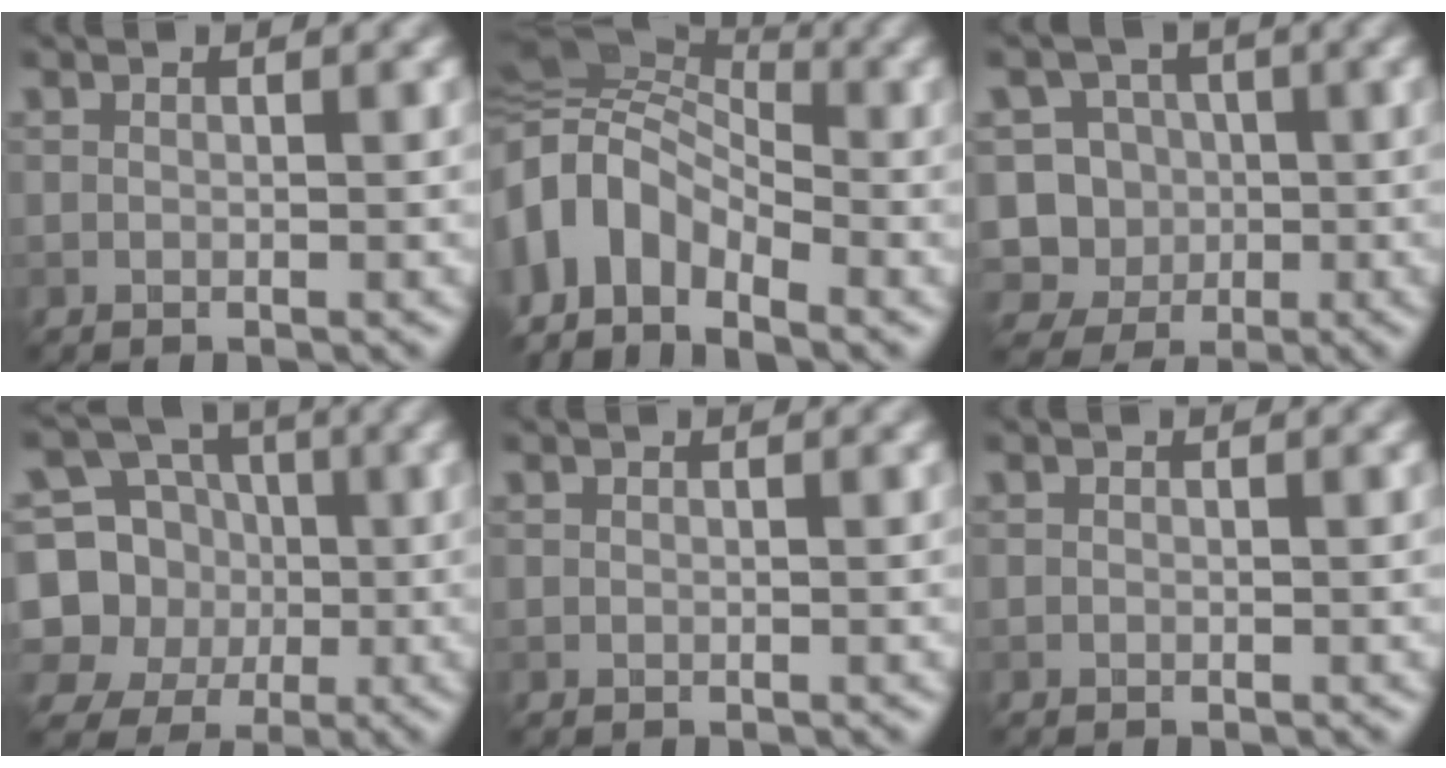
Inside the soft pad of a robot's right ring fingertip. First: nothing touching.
{"total": 9.5, "force": [-4.3, 6.1, 5.8], "torque": [-0.110, -0.001, -0.094]}
{"total": 8.1, "force": [-1.9, 7.6, 2.0], "torque": [-0.037, 0.022, -0.064]}
{"total": 9.3, "force": [-0.5, 8.7, 3.4], "torque": [-0.085, 0.022, -0.034]}
{"total": 0.0}
{"total": 0.0}